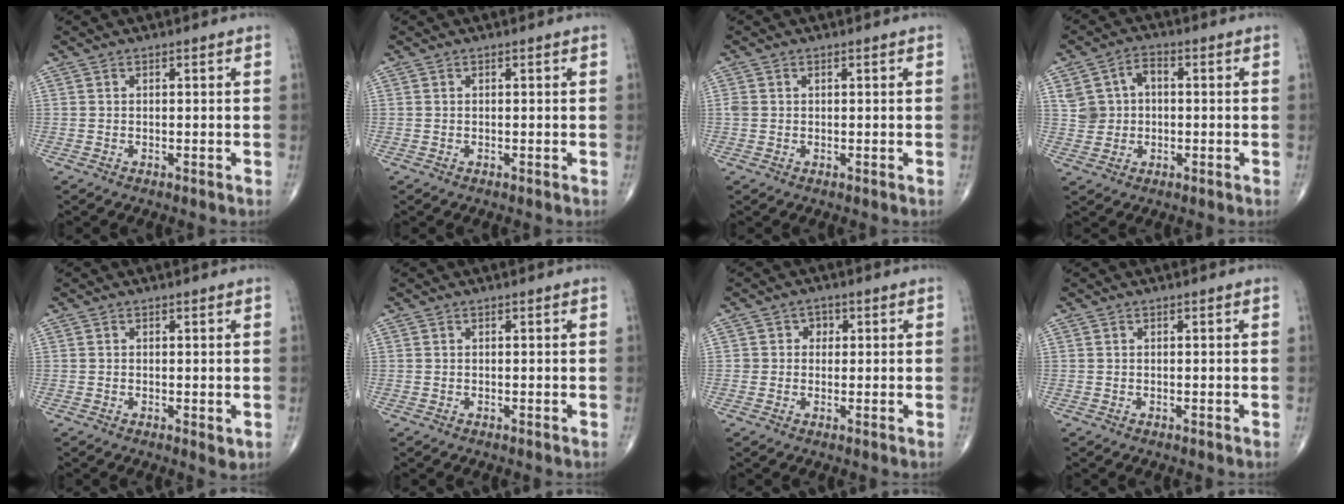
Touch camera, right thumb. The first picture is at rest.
{"total": 0.0}
{"total": 1.0, "force": [0.2, 0.8, 0.5], "torque": [-0.013, 0.002, 0.005]}
{"total": 6.3, "force": [0.6, 5.3, 3.3], "torque": [-0.042, 0.017, 0.008]}
{"total": 1.4, "force": [-0.1, 0.6, 1.3], "torque": [-0.019, -0.006, -0.001]}
{"total": 0.0}
{"total": 2.2, "force": [0.5, 2.1, 0.6], "torque": [0.011, 0.003, 0.000]}
{"total": 0.0}